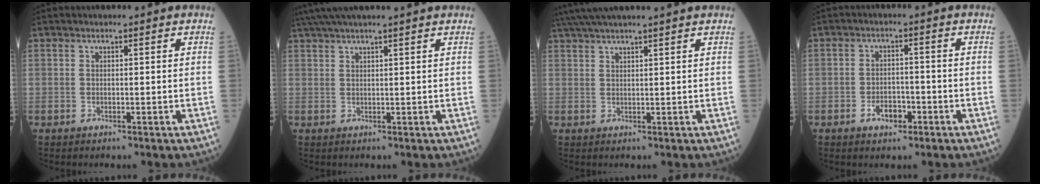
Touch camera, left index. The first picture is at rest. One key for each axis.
{"total": 7.2, "fx": 6.0, "fy": -1.2, "fz": 3.7, "tx": -0.058, "ty": 0.030, "tz": 0.094}
{"total": 8.2, "fx": 7.0, "fy": -1.1, "fz": 4.1, "tx": -0.070, "ty": 0.030, "tz": 0.107}
{"total": 3.5, "fx": -2.0, "fy": 2.1, "fz": 2.0, "tx": -0.033, "ty": 0.002, "tz": -0.034}